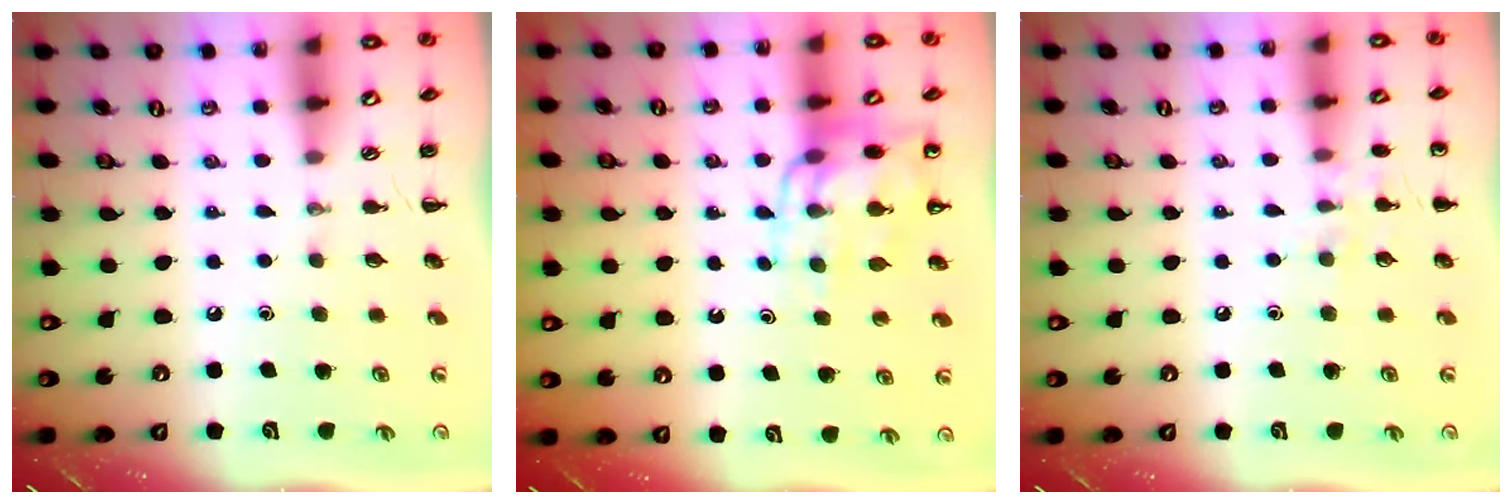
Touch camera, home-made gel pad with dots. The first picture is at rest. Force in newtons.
{"total": 11.6, "press": 11.3, "slide": 2.8}
{"total": 7.5, "press": 7.2, "slide": 1.9}